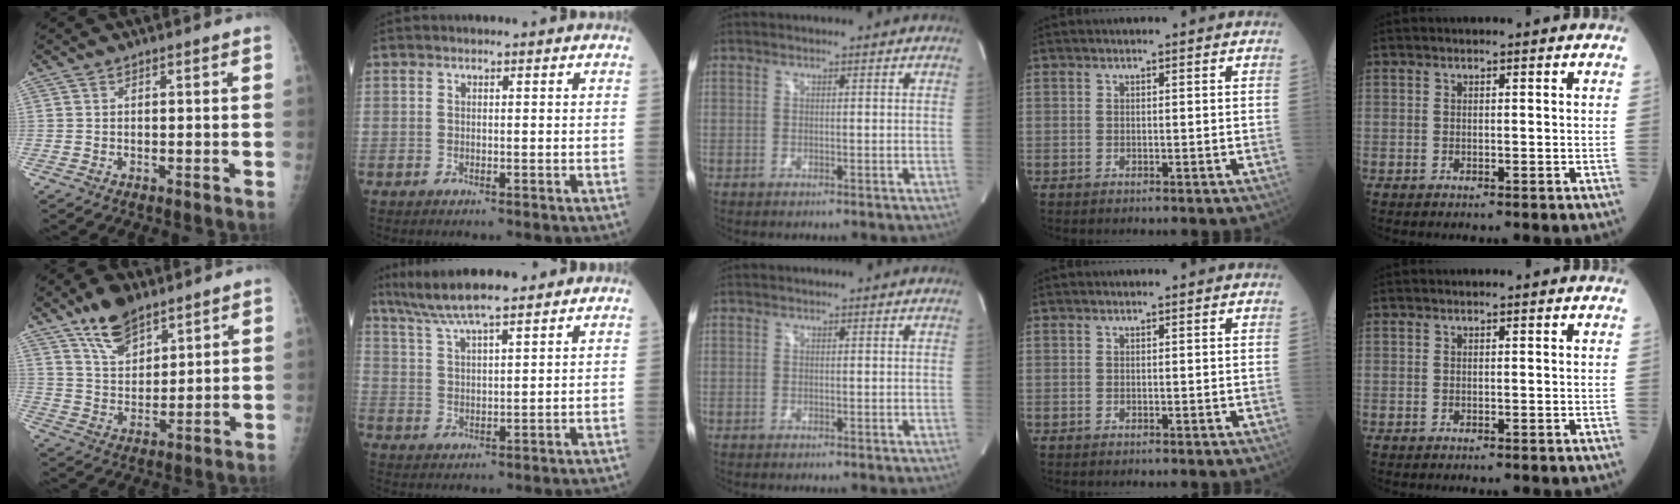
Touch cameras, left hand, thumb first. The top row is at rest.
{"thumb": {"total": 10.1, "force": [7.0, 4.9, 5.2], "torque": [-0.069, -0.039, 0.133]}, "index": {"total": 10.2, "force": [8.6, 0.7, 5.5], "torque": [-0.098, 0.026, 0.147]}}